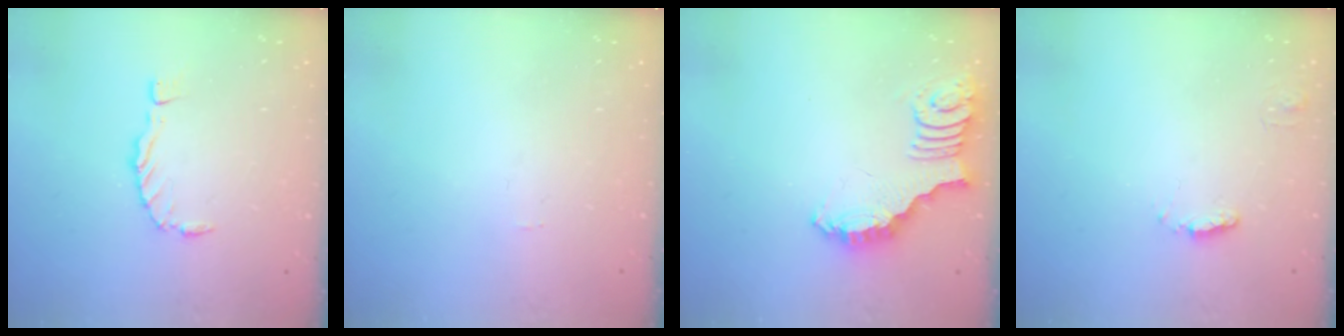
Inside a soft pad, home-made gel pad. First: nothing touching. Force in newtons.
{"total": 1.0, "press": 1.0, "slide": 0.0}
{"total": 2.6, "press": 2.6, "slide": 0.5}
{"total": 5.0, "press": 5.0, "slide": 0.4}